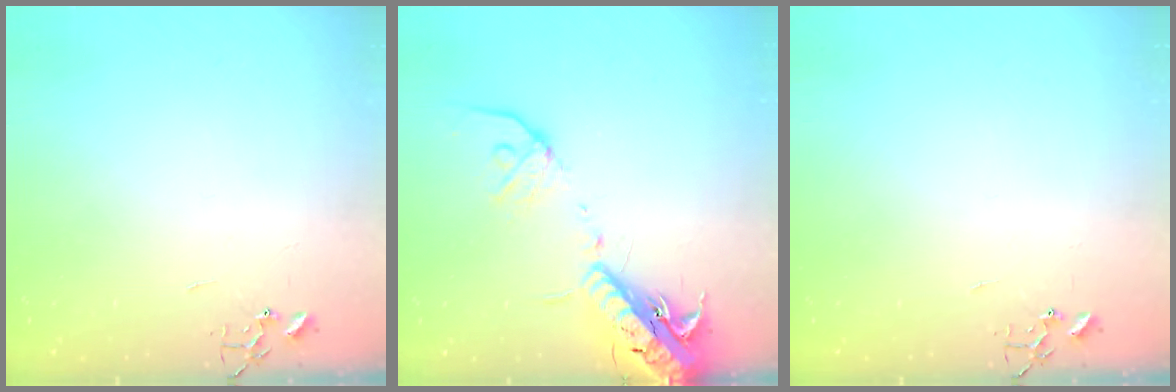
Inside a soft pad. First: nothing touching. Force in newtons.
{"total": 17.9, "press": 17.4, "slide": 4.3}
{"total": 0.0}